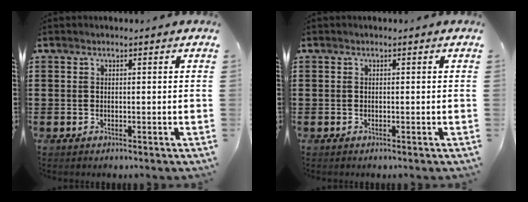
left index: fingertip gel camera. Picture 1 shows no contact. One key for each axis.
{"total": 0.0}